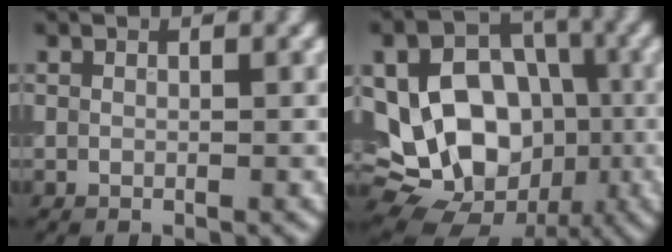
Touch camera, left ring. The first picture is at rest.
{"total": 15.3, "force": [-1.5, 12.7, 8.4], "torque": [-0.151, 0.002, -0.030]}